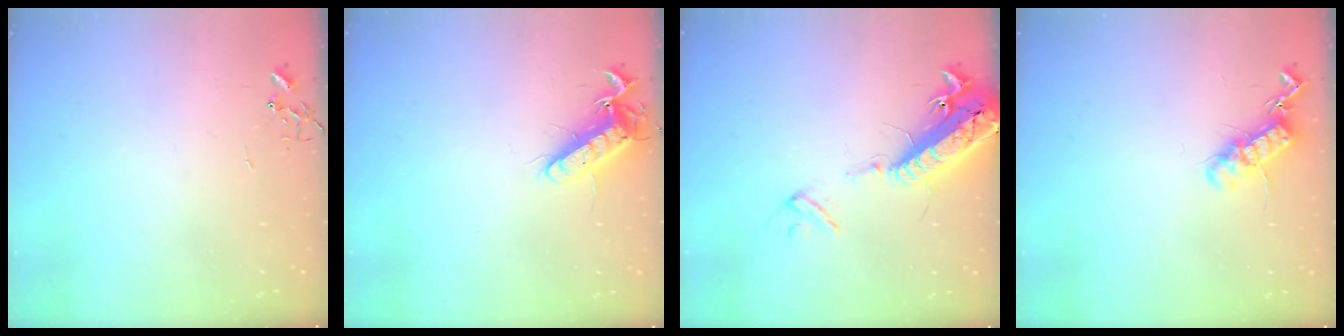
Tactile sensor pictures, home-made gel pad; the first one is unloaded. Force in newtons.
{"total": 12.2, "press": 12.1, "slide": 1.1}
{"total": 17.7, "press": 17.2, "slide": 4.3}
{"total": 13.1, "press": 13.1, "slide": 0.2}